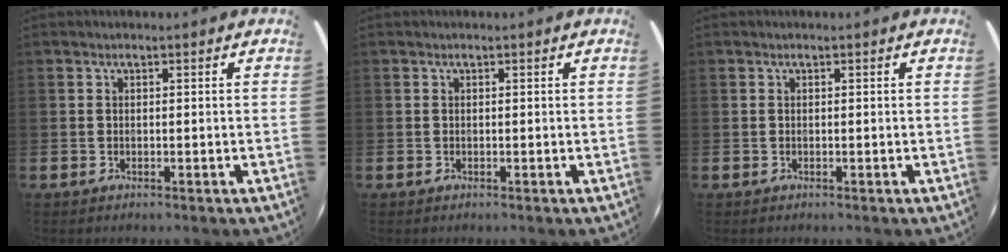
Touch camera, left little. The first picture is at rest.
{"total": 0.0}
{"total": 0.0}